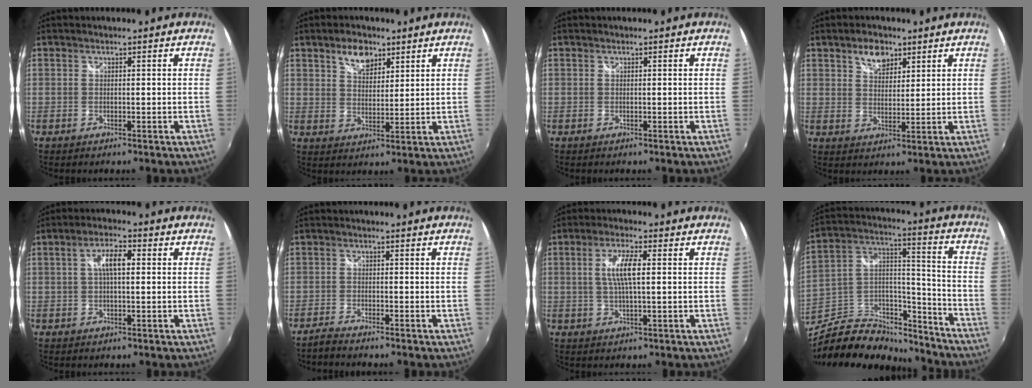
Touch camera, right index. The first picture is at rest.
{"total": 6.0, "force": [3.8, 3.4, 3.2], "torque": [-0.045, 0.008, 0.068]}
{"total": 0.0}
{"total": 5.4, "force": [3.4, 3.2, 2.8], "torque": [-0.035, 0.008, 0.060]}
{"total": 4.9, "force": [0.7, 1.7, 4.5], "torque": [-0.082, 0.012, 0.012]}
{"total": 2.6, "force": [-2.5, 0.1, 0.7], "torque": [-0.027, -0.007, -0.051]}
{"total": 6.1, "force": [0.8, 1.2, 6.0], "torque": [-0.113, 0.002, 0.016]}
{"total": 21.9, "force": [-17.5, 9.7, 8.9], "torque": [-0.176, 0.049, -0.270]}